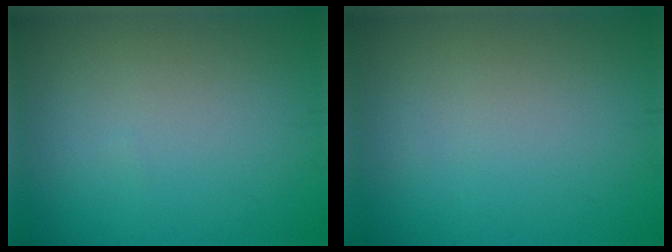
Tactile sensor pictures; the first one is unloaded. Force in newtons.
{"total": 0.0}